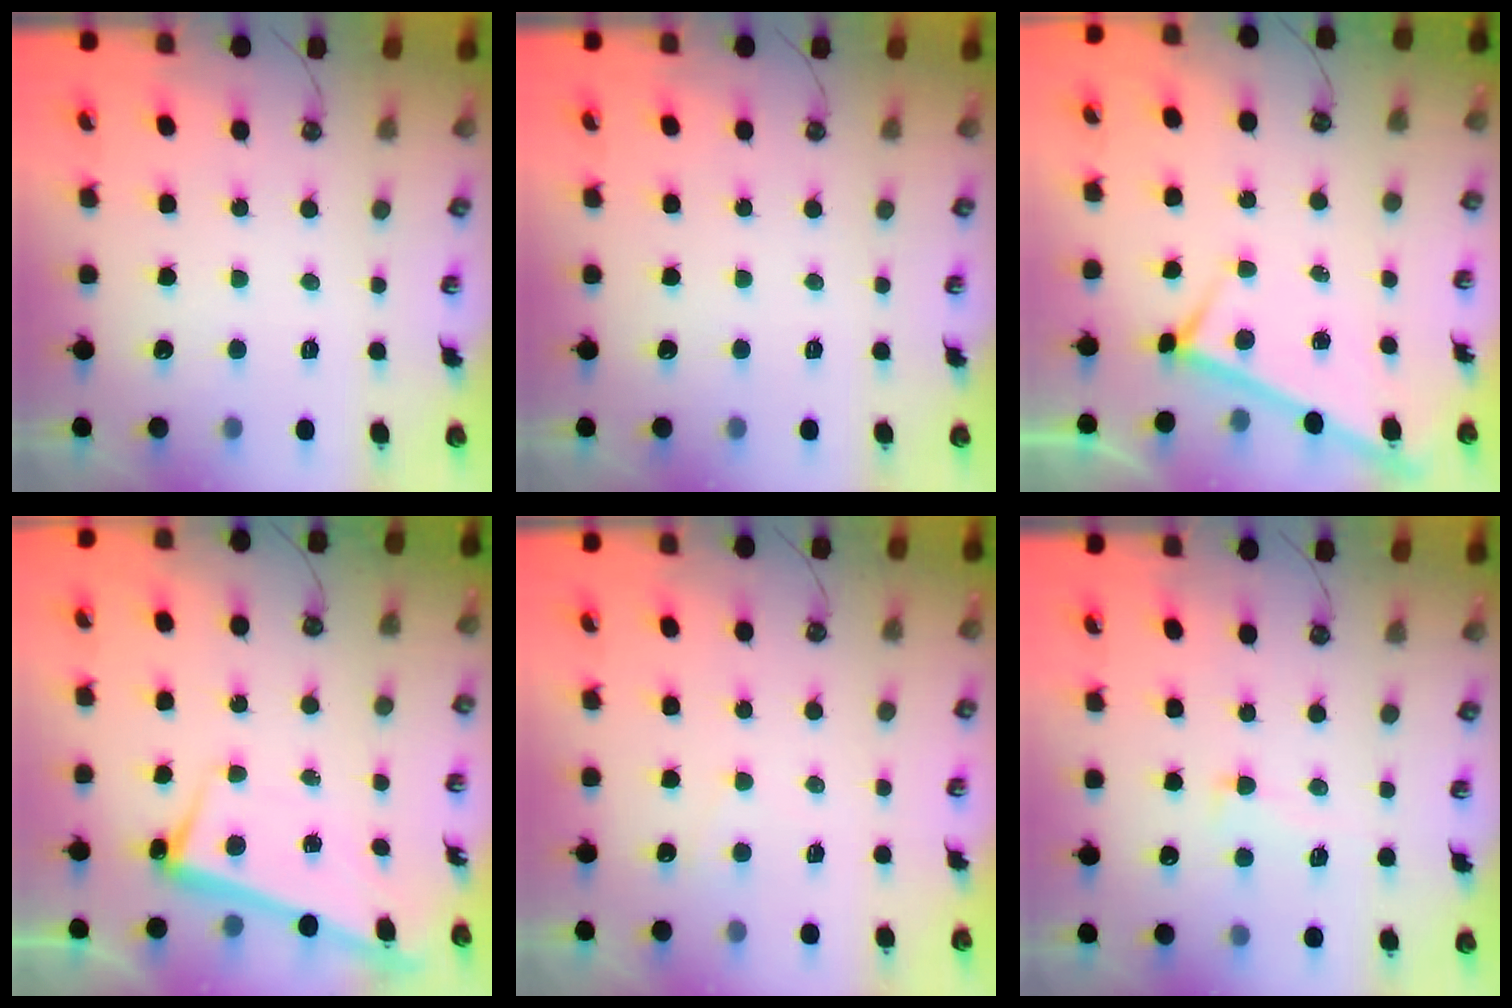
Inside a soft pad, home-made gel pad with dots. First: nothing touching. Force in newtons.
{"total": 0.0}
{"total": 3.6, "press": 3.6, "slide": 0.3}
{"total": 2.6, "press": 2.4, "slide": 1.0}
{"total": 1.9, "press": 1.9, "slide": 0.3}
{"total": 1.8, "press": 1.5, "slide": 1.0}